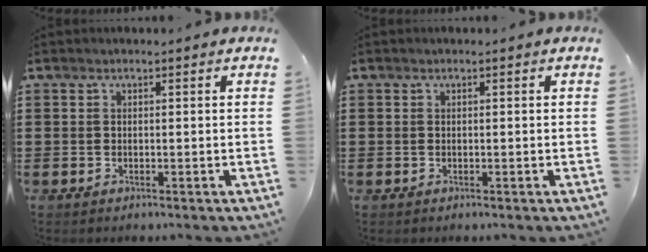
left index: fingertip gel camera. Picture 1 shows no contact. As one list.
[{"total": 0.0}]